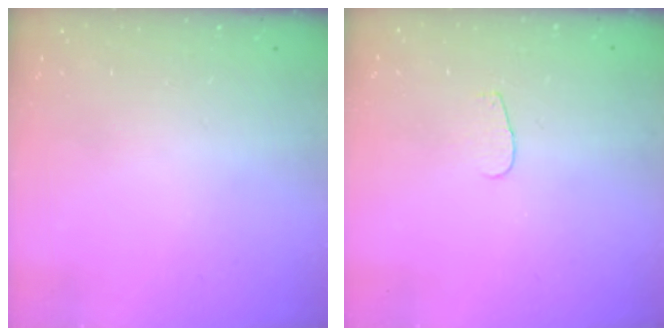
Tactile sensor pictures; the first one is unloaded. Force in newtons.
{"total": 2.8, "press": 2.8, "slide": 0.2}